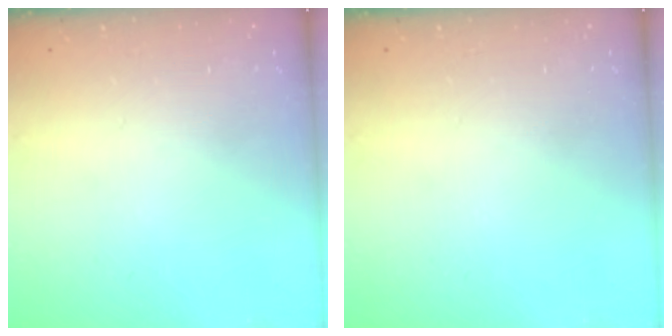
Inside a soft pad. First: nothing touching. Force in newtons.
{"total": 0.0}